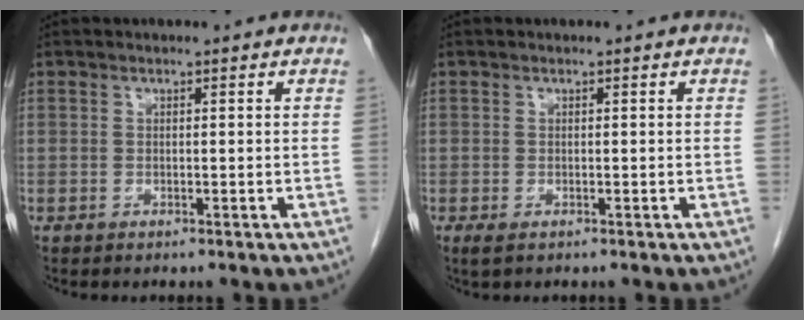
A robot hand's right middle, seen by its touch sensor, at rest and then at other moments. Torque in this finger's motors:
{"motor_torque": [0.73, -0.52, 0.10, 0.03]}